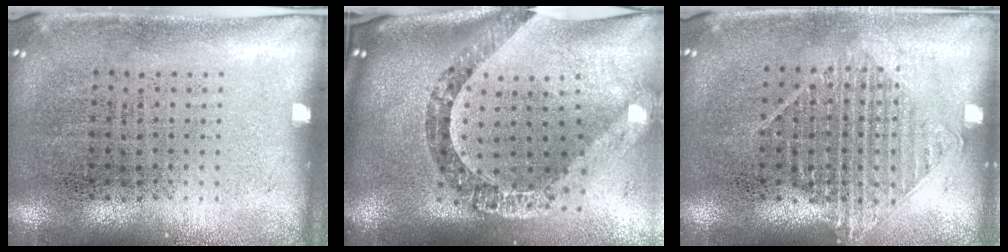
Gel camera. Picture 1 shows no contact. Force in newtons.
{"total": 2.8, "press": 2.1, "slide": 1.8}
{"total": 1.0, "press": 1.0, "slide": 0.4}